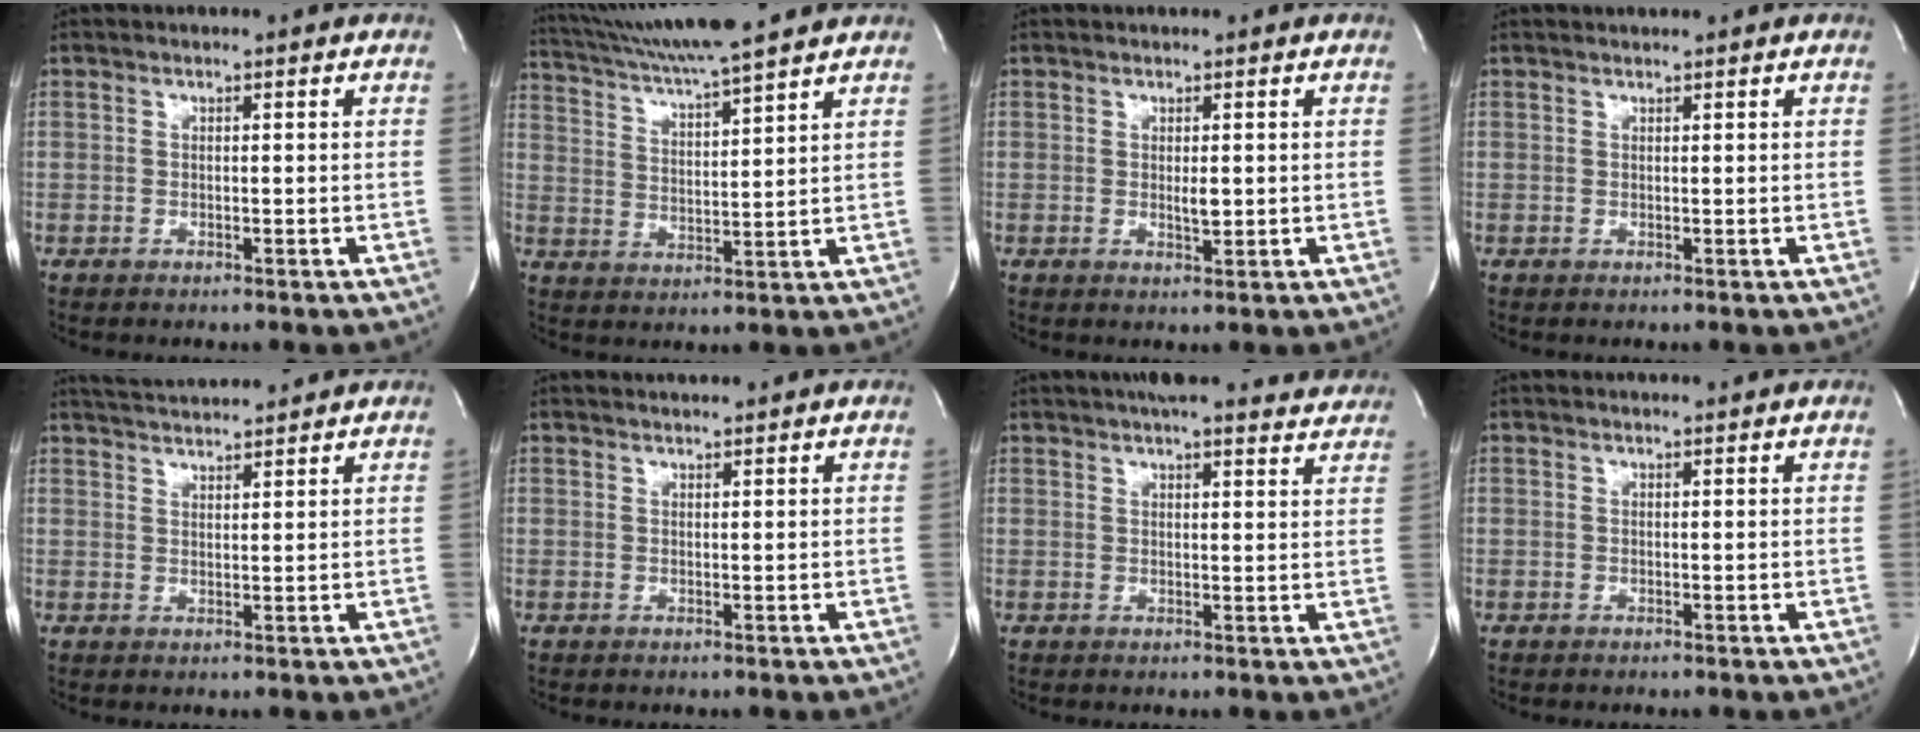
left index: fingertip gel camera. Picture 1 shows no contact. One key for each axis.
{"total": 14.1, "fx": 12.6, "fy": -0.7, "fz": 6.3, "tx": -0.124, "ty": 0.020, "tz": 0.209}
{"total": 1.6, "fx": 0.2, "fy": 0.5, "fz": 1.5, "tx": -0.026, "ty": -0.005, "tz": 0.006}
{"total": 0.8, "fx": 0.8, "fy": 0.0, "fz": 0.2, "tx": -0.003, "ty": 0.006, "tz": 0.015}
{"total": 6.8, "fx": 6.6, "fy": 0.2, "fz": 1.9, "tx": -0.041, "ty": 0.024, "tz": 0.109}
{"total": 1.5, "fx": 1.5, "fy": -0.1, "fz": 0.3, "tx": -0.004, "ty": 0.009, "tz": 0.028}
{"total": 17.3, "fx": 15.7, "fy": 3.1, "fz": 6.6, "tx": -0.089, "ty": 0.021, "tz": 0.190}
{"total": 1.0, "fx": 0.9, "fy": 0.2, "fz": 0.2, "tx": -0.008, "ty": 0.003, "tz": 0.009}